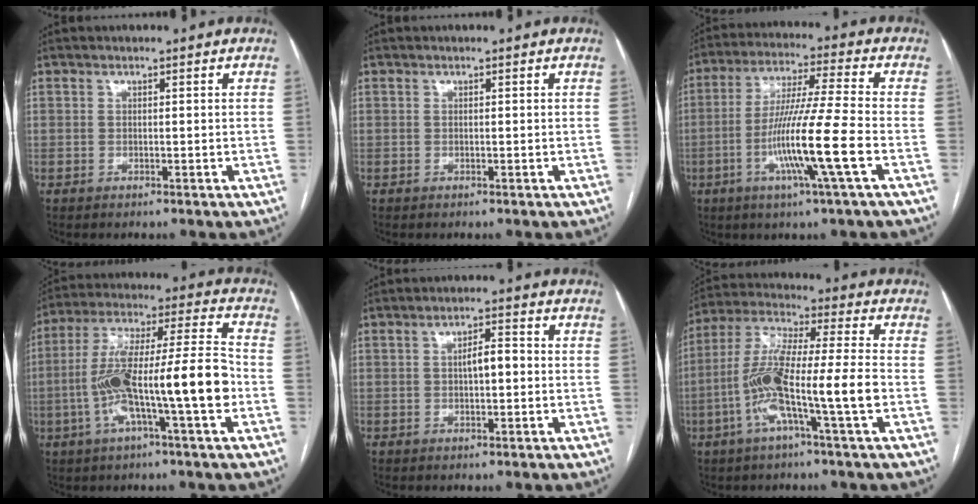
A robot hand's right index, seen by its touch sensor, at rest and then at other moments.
{"total": 0.0}
{"total": 13.3, "force": [-4.1, -1.4, 12.5], "torque": [-0.243, -0.014, -0.083]}
{"total": 17.3, "force": [-4.1, 1.3, 16.7], "torque": [-0.308, 0.017, -0.073]}
{"total": 3.5, "force": [-0.1, 1.1, 3.3], "torque": [-0.056, 0.010, -0.001]}
{"total": 14.0, "force": [-4.1, 0.2, 13.4], "torque": [-0.271, 0.006, -0.084]}